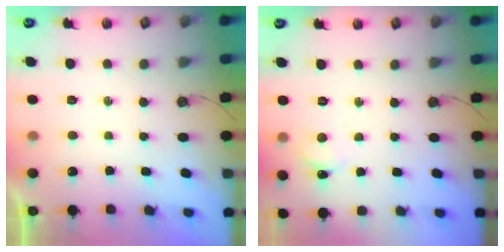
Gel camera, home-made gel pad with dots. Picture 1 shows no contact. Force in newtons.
{"total": 1.7, "press": 1.7, "slide": 0.2}